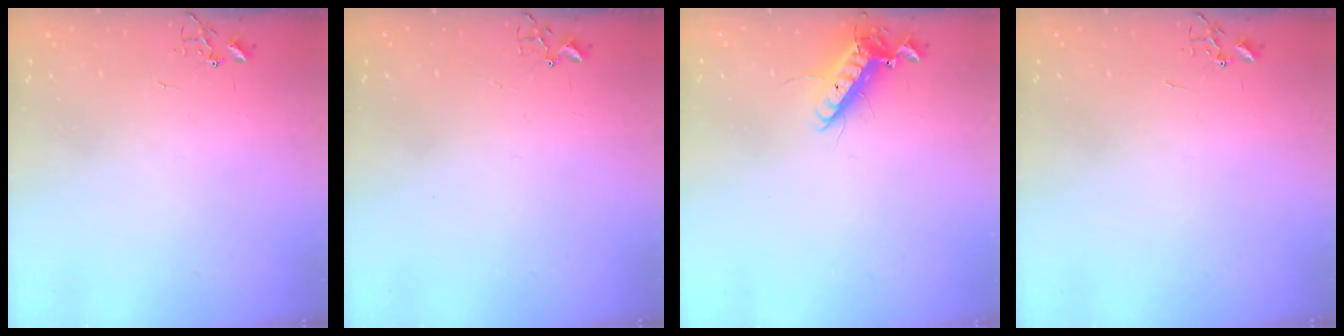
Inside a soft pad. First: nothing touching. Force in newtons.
{"total": 1.9, "press": 1.9, "slide": 0.2}
{"total": 13.1, "press": 13.0, "slide": 2.3}
{"total": 0.0}